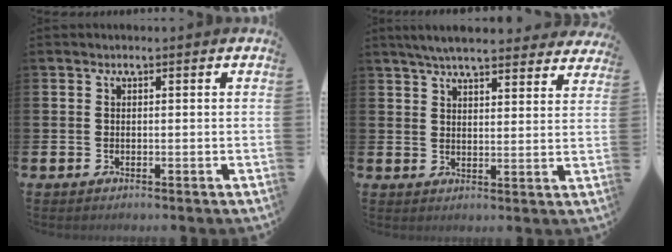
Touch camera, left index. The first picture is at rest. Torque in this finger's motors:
{"motor_torque": [1.01, -1.14, 0.18, 0.07]}